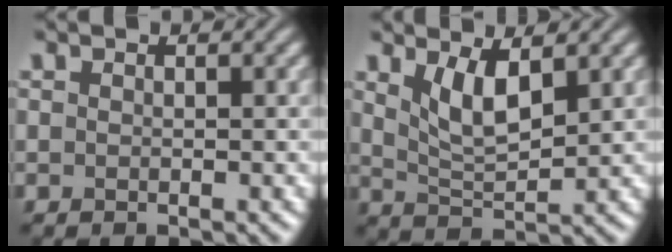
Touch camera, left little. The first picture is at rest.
{"total": 3.9, "force": [1.9, 1.3, 3.1], "torque": [-0.067, -0.009, 0.040]}